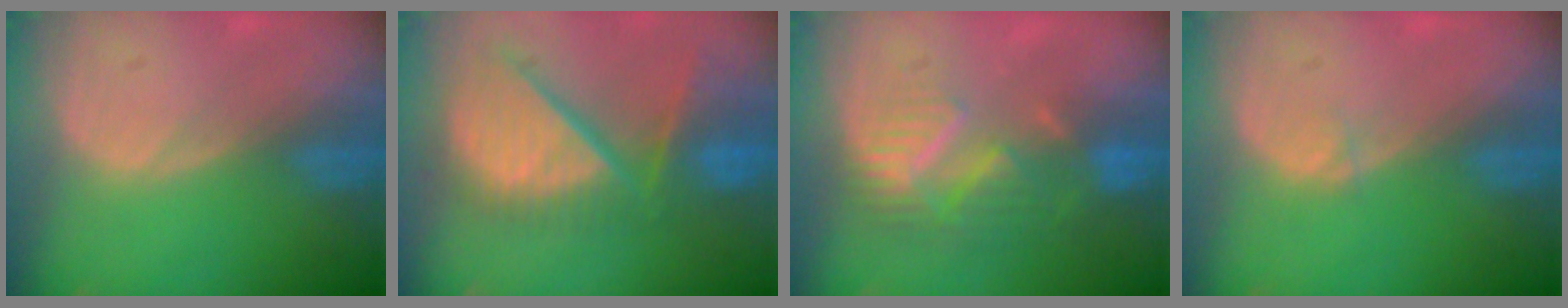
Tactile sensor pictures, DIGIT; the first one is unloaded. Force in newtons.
{"total": 12.5, "press": 10.7, "slide": 6.5}
{"total": 8.9, "press": 7.8, "slide": 4.5}
{"total": 0.5, "press": 0.5, "slide": 0.1}